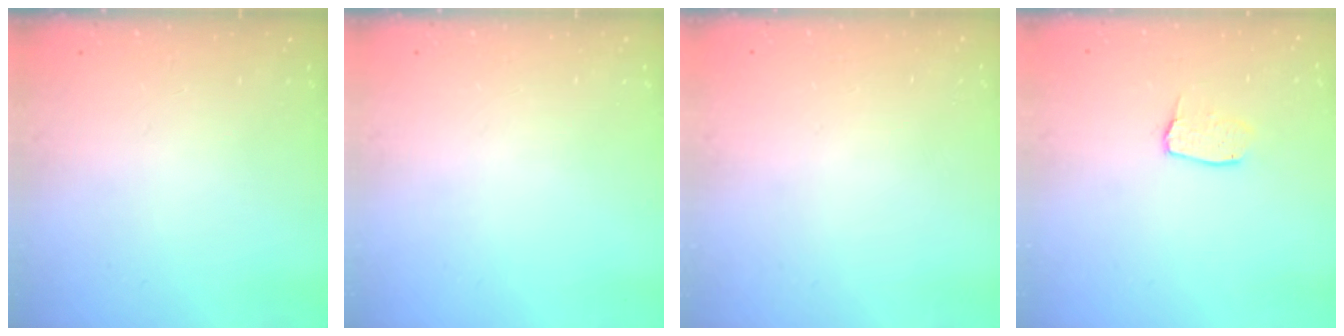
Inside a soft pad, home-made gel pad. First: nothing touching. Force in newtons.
{"total": 0.0}
{"total": 0.0}
{"total": 5.6, "press": 5.6, "slide": 0.4}